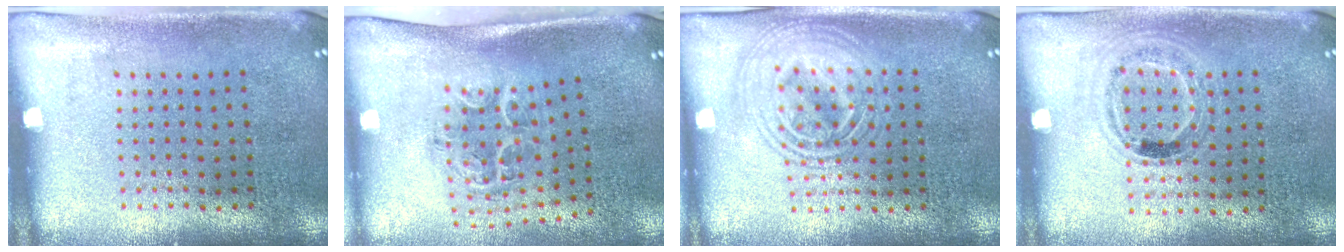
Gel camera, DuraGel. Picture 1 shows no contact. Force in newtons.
{"total": 1.3, "press": 1.2, "slide": 0.4}
{"total": 2.9, "press": 2.9, "slide": 0.4}
{"total": 1.1, "press": 0.9, "slide": 0.6}